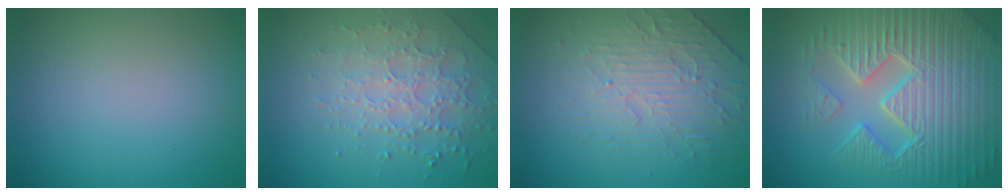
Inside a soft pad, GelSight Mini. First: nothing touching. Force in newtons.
{"total": 3.8, "press": 3.6, "slide": 1.2}
{"total": 4.4, "press": 3.4, "slide": 2.7}
{"total": 10.0, "press": 6.7, "slide": 7.4}